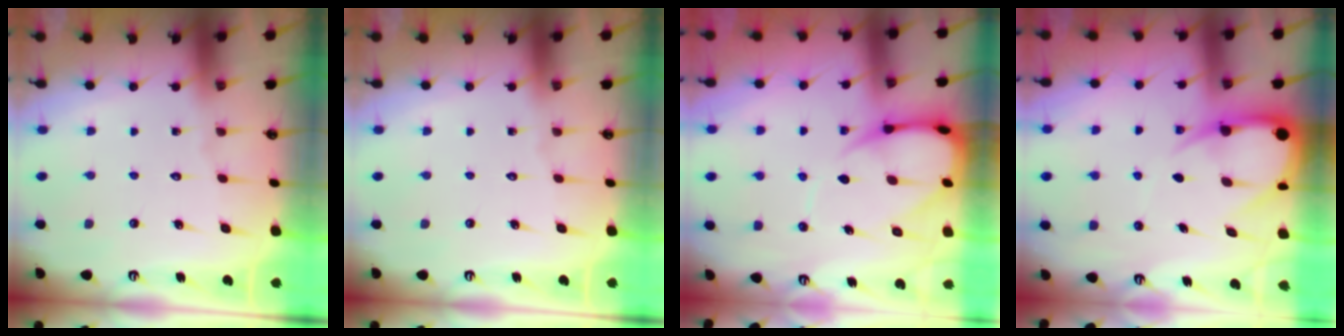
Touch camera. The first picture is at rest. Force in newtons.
{"total": 0.0}
{"total": 9.7, "press": 9.7, "slide": 1.2}
{"total": 9.9, "press": 9.8, "slide": 1.0}